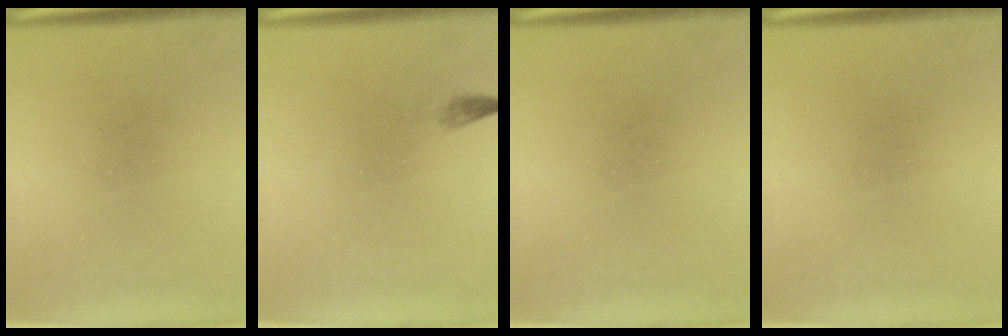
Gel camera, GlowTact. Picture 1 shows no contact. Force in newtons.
{"total": 0.7}
{"total": 0.0}
{"total": 0.0}